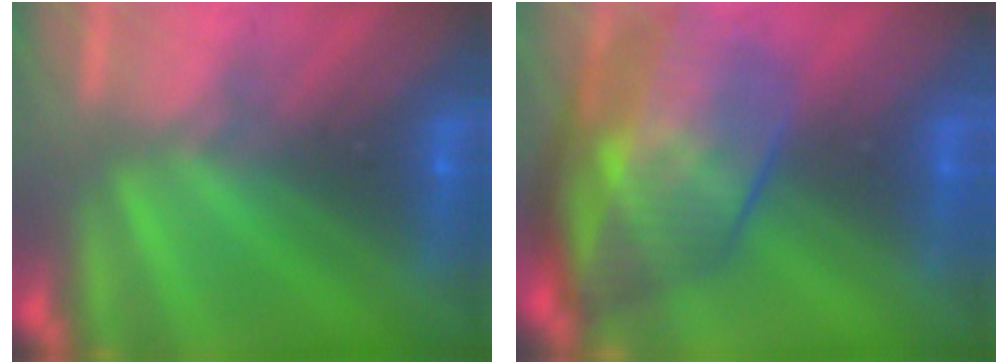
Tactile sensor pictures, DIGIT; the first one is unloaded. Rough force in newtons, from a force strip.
{"total": 10.6}